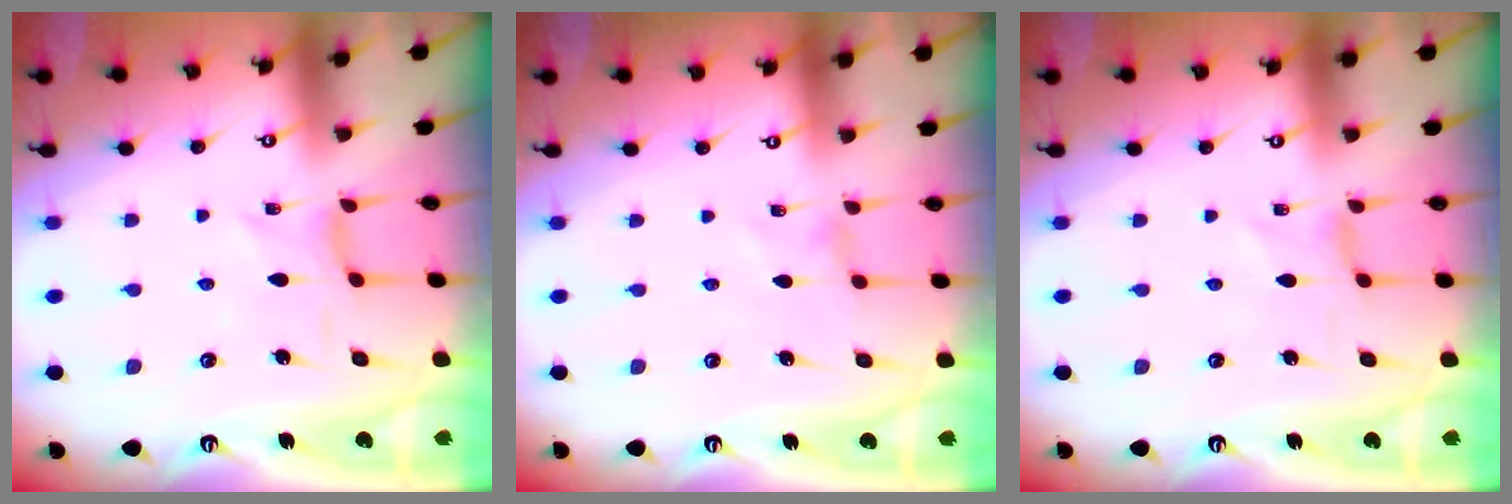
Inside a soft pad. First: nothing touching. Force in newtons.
{"total": 0.0}
{"total": 0.0}